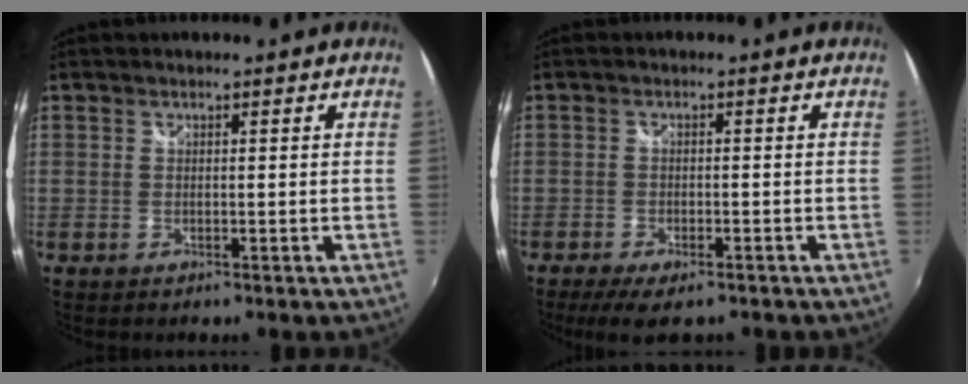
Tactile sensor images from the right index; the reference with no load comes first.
{"total": 7.4, "force": [-5.5, 2.4, 4.3], "torque": [-0.103, -0.027, -0.092]}